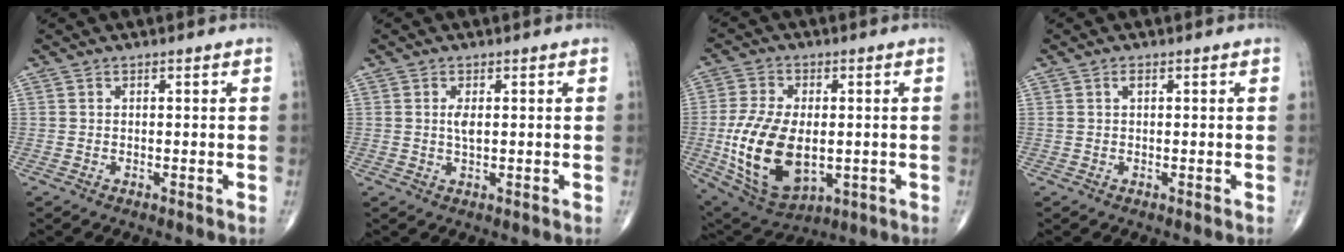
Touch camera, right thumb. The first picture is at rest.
{"total": 2.1, "force": [0.4, 0.8, 2.0], "torque": [-0.039, -0.004, 0.008]}
{"total": 17.7, "force": [-2.3, 10.1, 14.4], "torque": [-0.272, -0.009, -0.021]}
{"total": 1.0, "force": [0.4, 0.4, 0.8], "torque": [-0.017, 0.005, 0.007]}